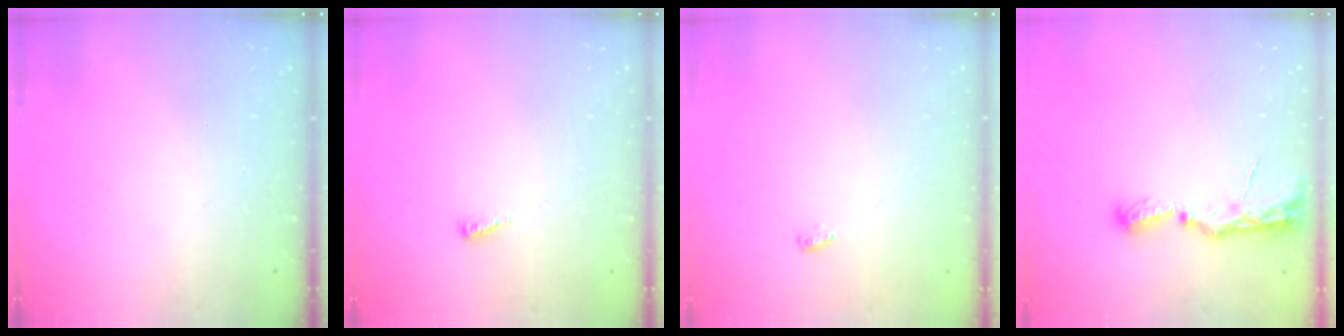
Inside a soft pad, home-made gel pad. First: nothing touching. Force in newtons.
{"total": 2.5, "press": 2.5, "slide": 0.2}
{"total": 6.4, "press": 3.3, "slide": 5.5}
{"total": 7.7, "press": 7.7, "slide": 0.8}